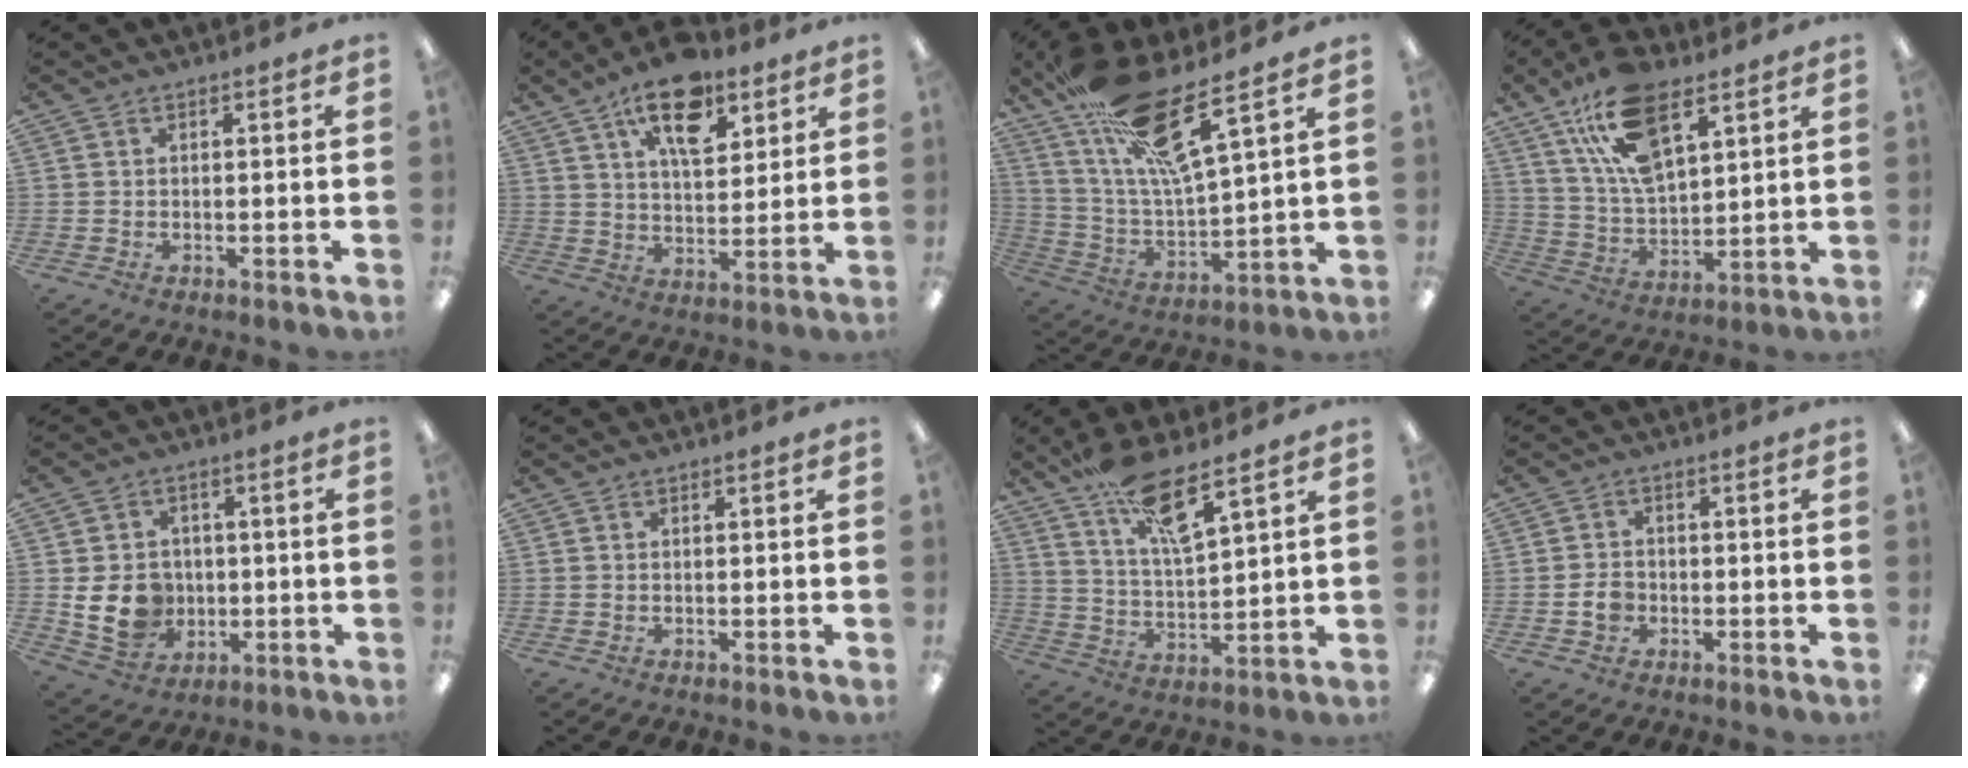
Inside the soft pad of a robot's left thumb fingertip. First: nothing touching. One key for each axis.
{"total": 14.1, "fx": 8.6, "fy": 6.9, "fz": 8.7, "tx": -0.132, "ty": -0.031, "tz": 0.148}
{"total": 19.8, "fx": 13.3, "fy": 4.8, "fz": 13.9, "tx": -0.258, "ty": -0.062, "tz": 0.226}
{"total": 17.5, "fx": 10.6, "fy": 8.3, "fz": 11.2, "tx": -0.218, "ty": -0.030, "tz": 0.189}
{"total": 10.5, "fx": -1.2, "fy": 8.8, "fz": 5.5, "tx": -0.126, "ty": 0.010, "tz": -0.016}
{"total": 0.0}
{"total": 13.0, "fx": 9.5, "fy": 2.9, "fz": 8.5, "tx": -0.155, "ty": -0.048, "tz": 0.164}
{"total": 3.7, "fx": -1.1, "fy": 2.9, "fz": 2.1, "tx": -0.043, "ty": 0.004, "tz": -0.022}